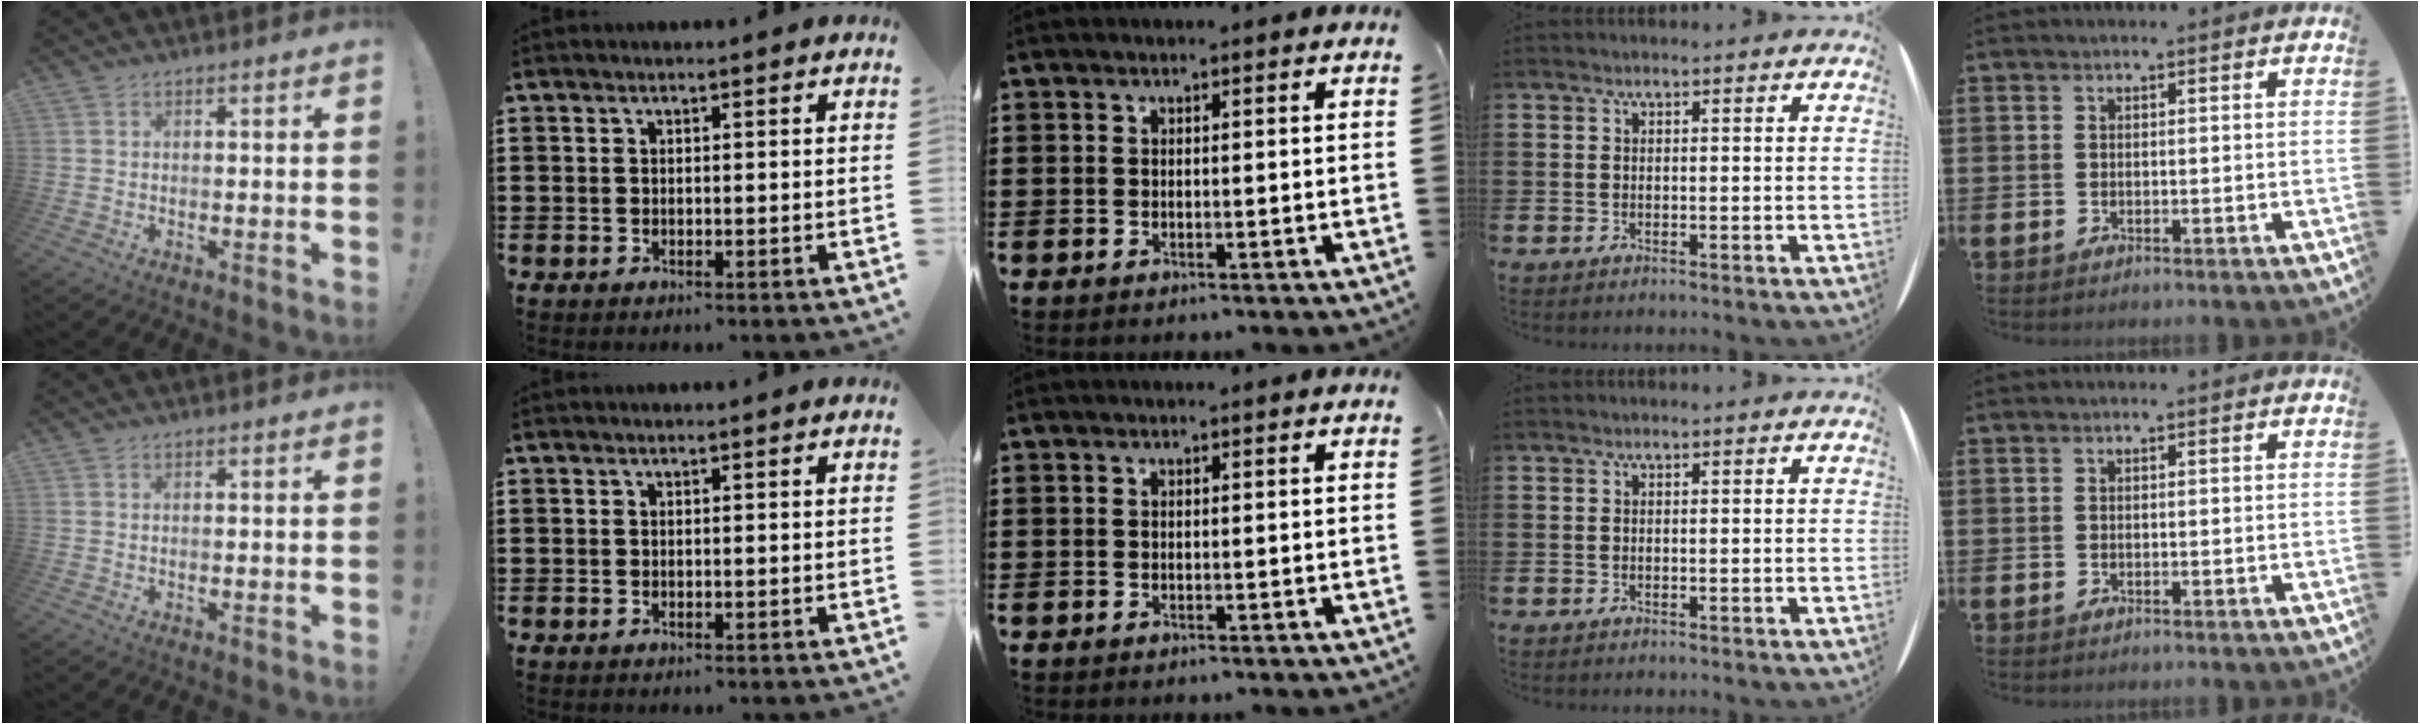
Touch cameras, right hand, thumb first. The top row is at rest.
{}